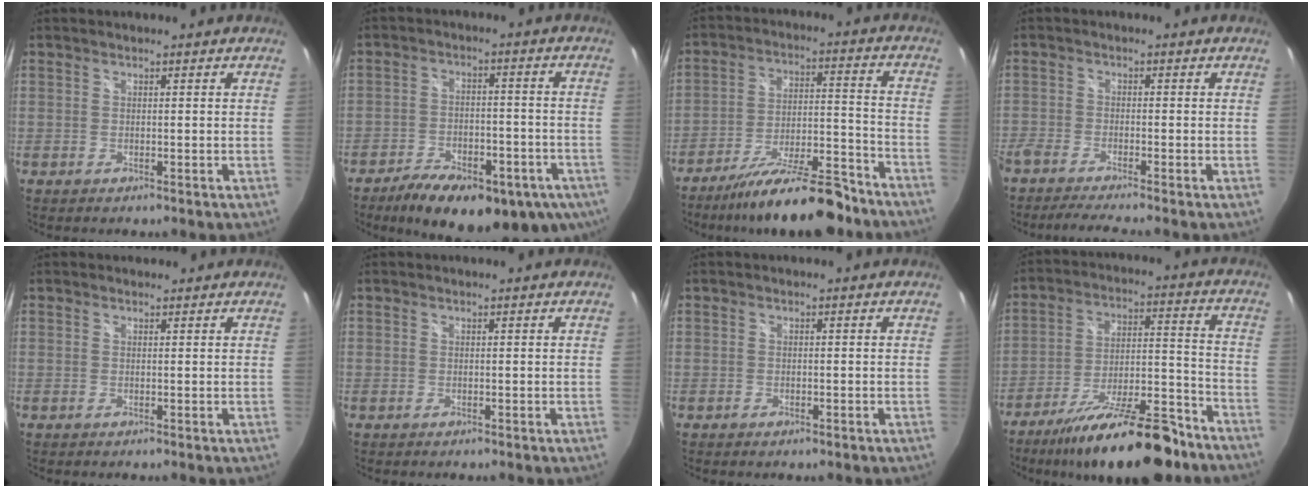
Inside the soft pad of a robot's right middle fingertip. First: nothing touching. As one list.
[{"total": 22.0, "force": [-13.8, 9.2, 14.4], "torque": [-0.248, -0.036, -0.184]}, {"total": 17.7, "force": [-14.8, 3.2, 9.1], "torque": [-0.159, -0.012, -0.224]}, {"total": 5.6, "force": [-5.0, -0.4, 2.4], "torque": [-0.072, -0.017, -0.092]}, {"total": 0.7, "force": [0.5, 0.4, -0.1], "torque": [0.002, 0.004, 0.006]}, {"total": 0.0}, {"total": 0.9, "force": [-0.6, 0.5, 0.4], "torque": [-0.007, -0.005, -0.012]}, {"total": 20.8, "force": [-16.1, 5.1, 12.2], "torque": [-0.206, -0.015, -0.241]}]